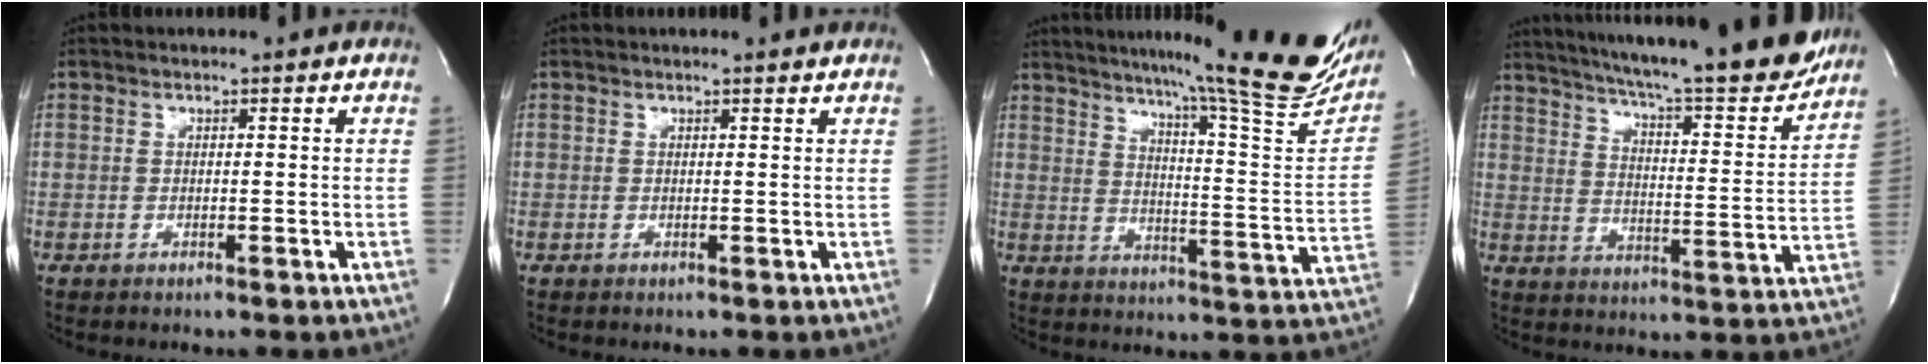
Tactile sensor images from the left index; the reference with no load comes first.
{"total": 1.1, "force": [1.0, -0.2, 0.2], "torque": [-0.014, -0.002, 0.013]}
{"total": 26.7, "force": [22.2, 0.9, 14.9], "torque": [-0.220, -0.073, 0.282]}
{"total": 24.3, "force": [21.6, 1.6, 11.1], "torque": [-0.181, -0.048, 0.289]}